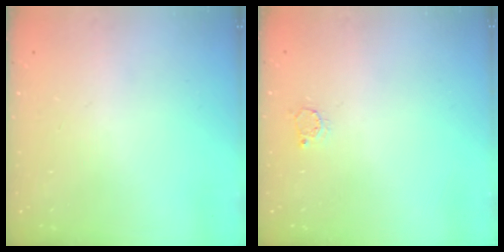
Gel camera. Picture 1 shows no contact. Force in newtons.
{"total": 2.7, "press": 2.7, "slide": 0.2}